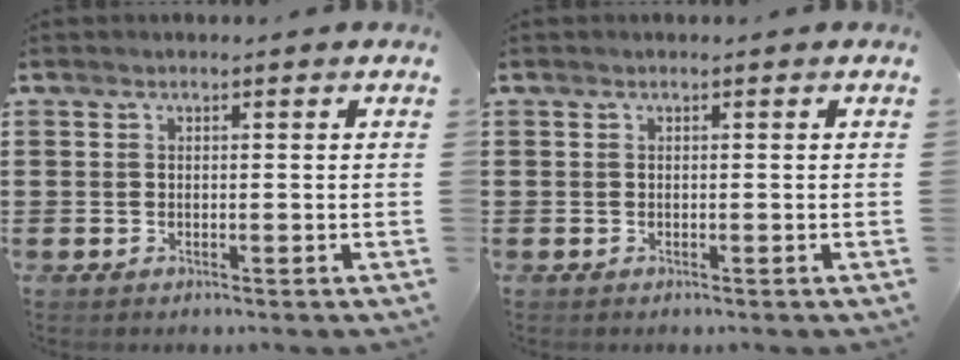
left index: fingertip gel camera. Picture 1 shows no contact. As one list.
[{"total": 0.0}]